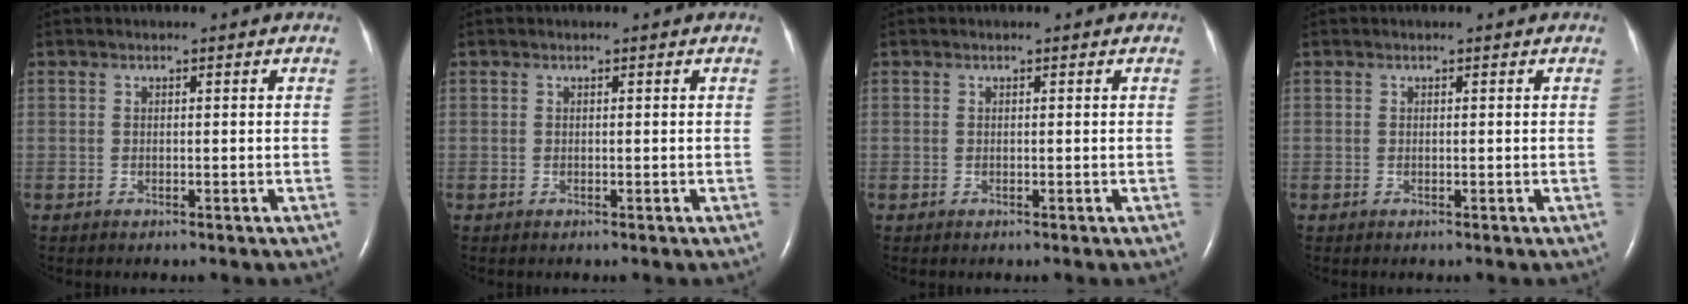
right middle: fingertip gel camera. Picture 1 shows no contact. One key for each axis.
{"total": 0.0}
{"total": 0.0}
{"total": 0.0}